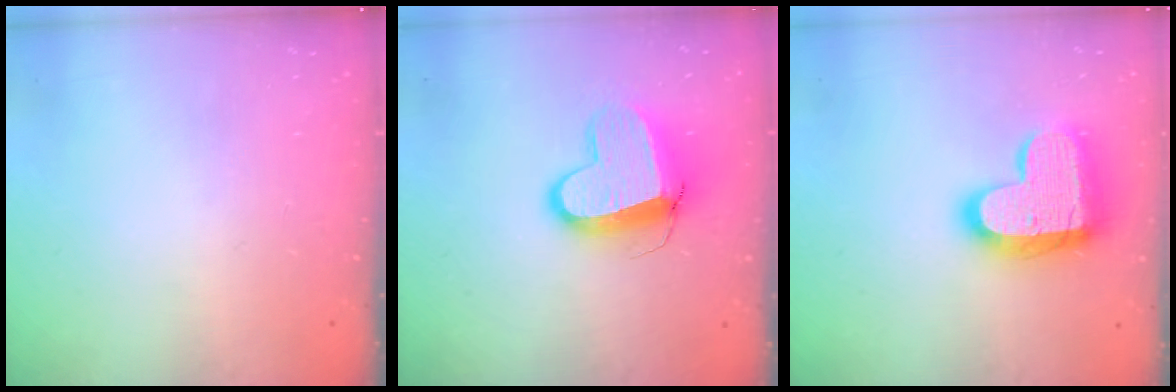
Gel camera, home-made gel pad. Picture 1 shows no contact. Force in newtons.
{"total": 10.7, "press": 10.6, "slide": 1.3}
{"total": 17.7, "press": 17.7, "slide": 1.2}